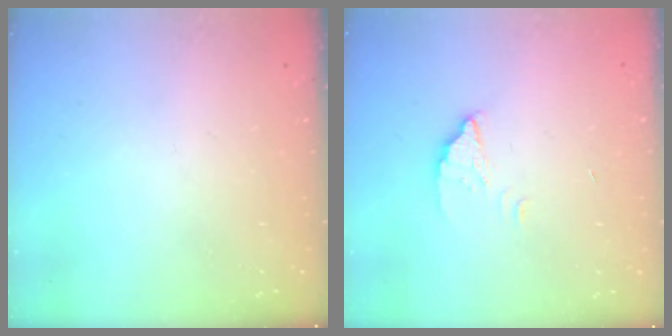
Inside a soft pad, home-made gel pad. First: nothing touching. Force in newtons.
{"total": 1.8, "press": 1.8, "slide": 0.1}